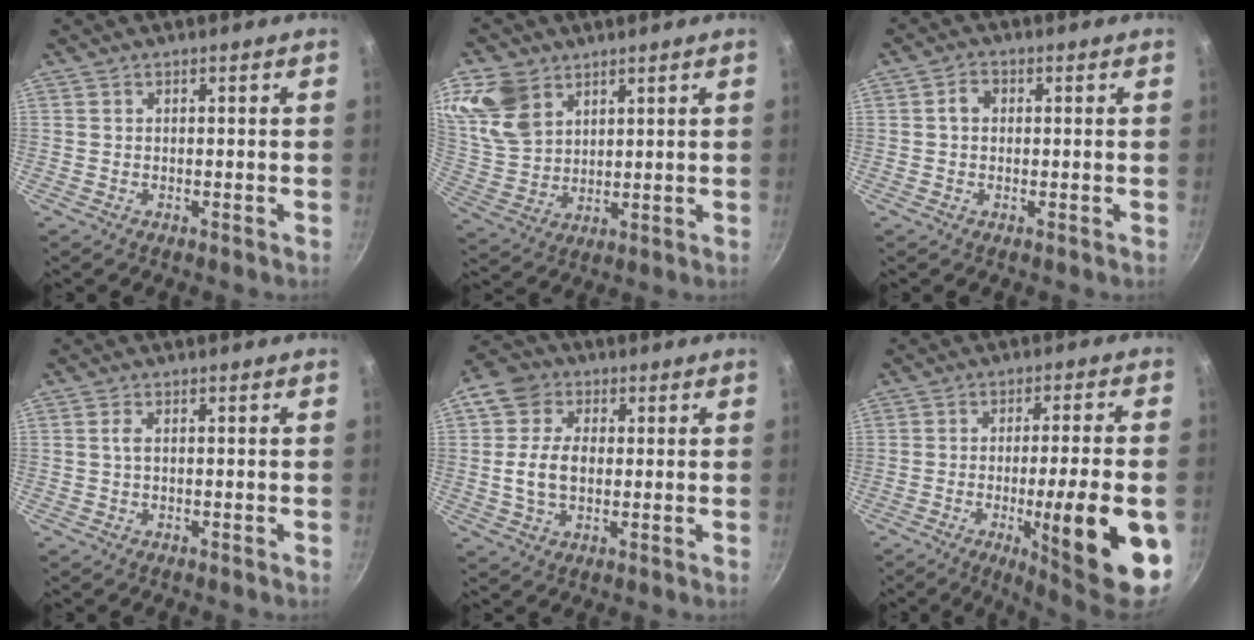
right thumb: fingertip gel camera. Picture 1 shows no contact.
{"total": 12.1, "force": [6.5, 8.5, 5.8], "torque": [-0.101, -0.026, 0.136]}
{"total": 2.6, "force": [0.3, 2.1, 1.5], "torque": [-0.016, 0.007, 0.002]}
{"total": 1.3, "force": [0.1, 0.5, 1.2], "torque": [-0.025, 0.003, 0.002]}
{"total": 10.0, "force": [0.9, 7.5, 6.6], "torque": [-0.097, 0.007, 0.003]}
{"total": 18.6, "force": [-5.6, 3.2, 17.4], "torque": [-0.226, 0.013, -0.073]}